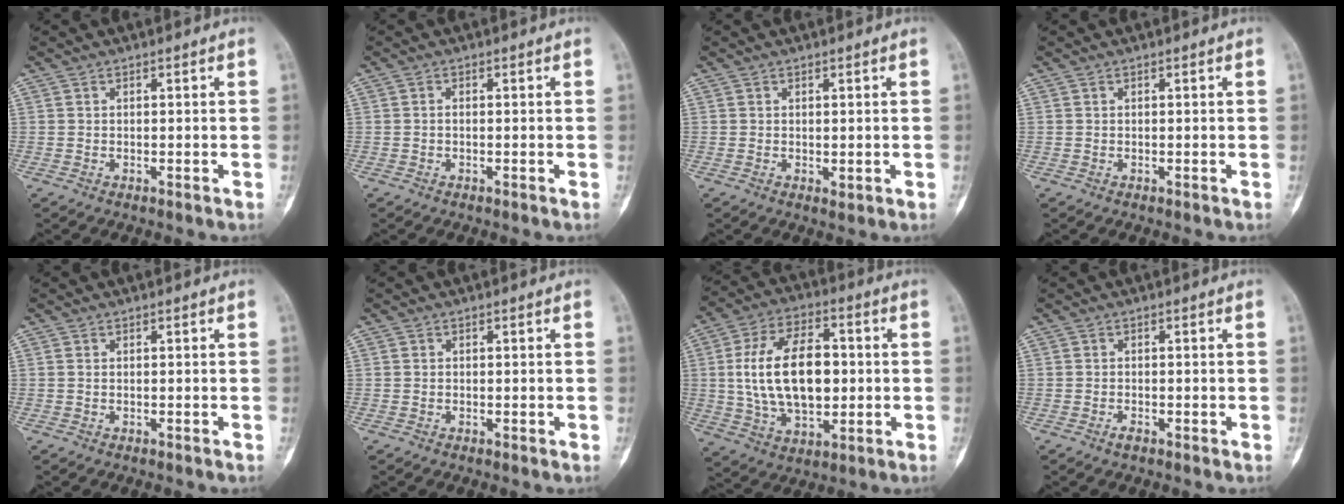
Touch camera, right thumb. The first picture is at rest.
{"total": 0.6, "force": [-0.2, 0.3, 0.4], "torque": [-0.009, 0.001, -0.006]}
{"total": 1.1, "force": [0.0, 0.7, 0.9], "torque": [-0.013, -0.004, 0.003]}
{"total": 0.0}
{"total": 0.0}
{"total": 0.6, "force": [0.0, 0.5, 0.3], "torque": [-0.006, 0.000, -0.001]}
{"total": 18.6, "force": [0.8, 10.8, 15.1], "torque": [-0.249, 0.012, 0.018]}
{"total": 1.3, "force": [-0.7, 0.6, 0.9], "torque": [-0.017, 0.000, -0.015]}